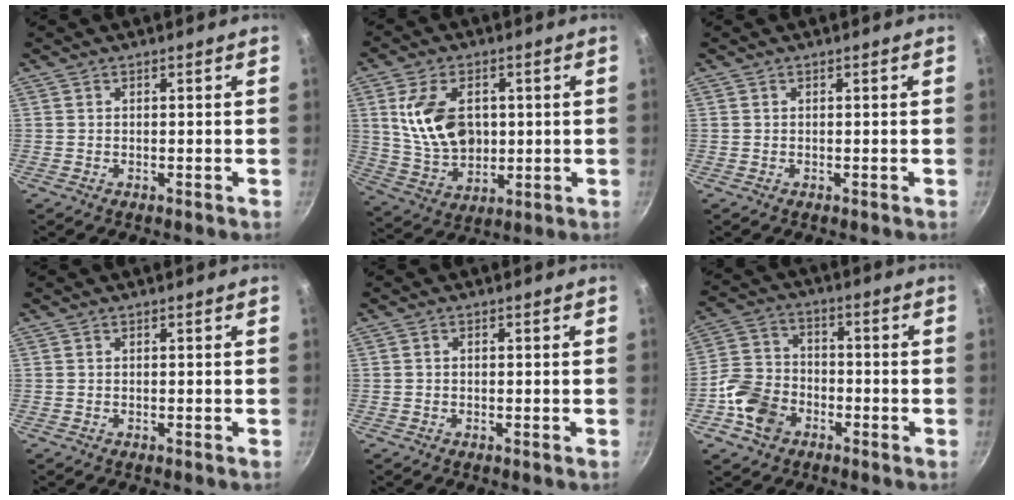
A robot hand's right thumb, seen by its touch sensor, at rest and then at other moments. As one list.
[{"total": 13.9, "force": [2.2, 9.3, 10.0], "torque": [-0.162, -0.016, 0.051]}, {"total": 0.0}, {"total": 0.0}, {"total": 0.6, "force": [-0.1, 0.5, 0.4], "torque": [-0.006, 0.005, 0.000]}, {"total": 10.2, "force": [-4.4, 7.6, 5.1], "torque": [-0.080, 0.033, -0.097]}]